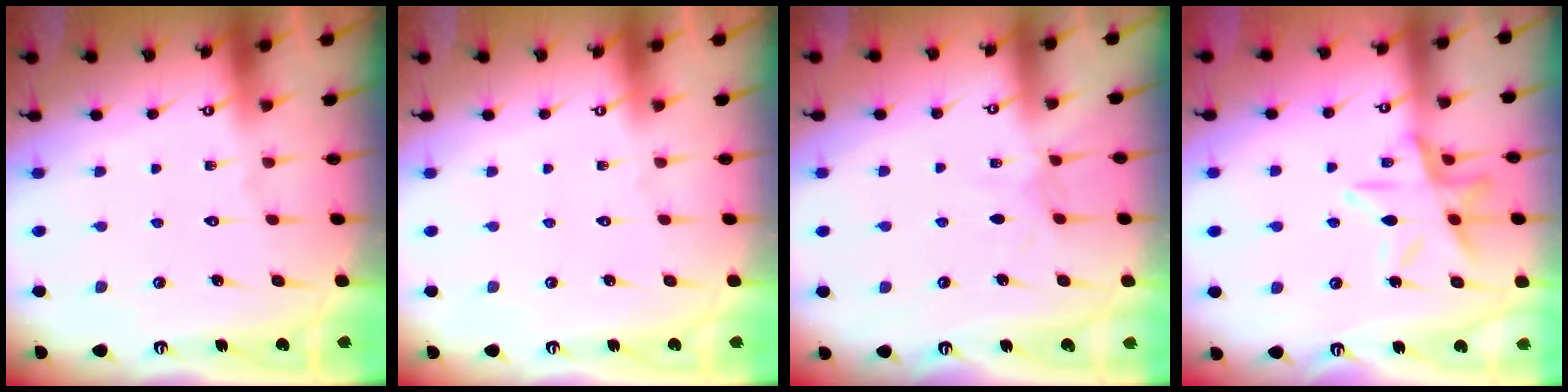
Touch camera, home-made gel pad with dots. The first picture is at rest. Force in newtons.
{"total": 0.0}
{"total": 3.2, "press": 3.2, "slide": 0.4}
{"total": 12.8, "press": 12.7, "slide": 1.2}